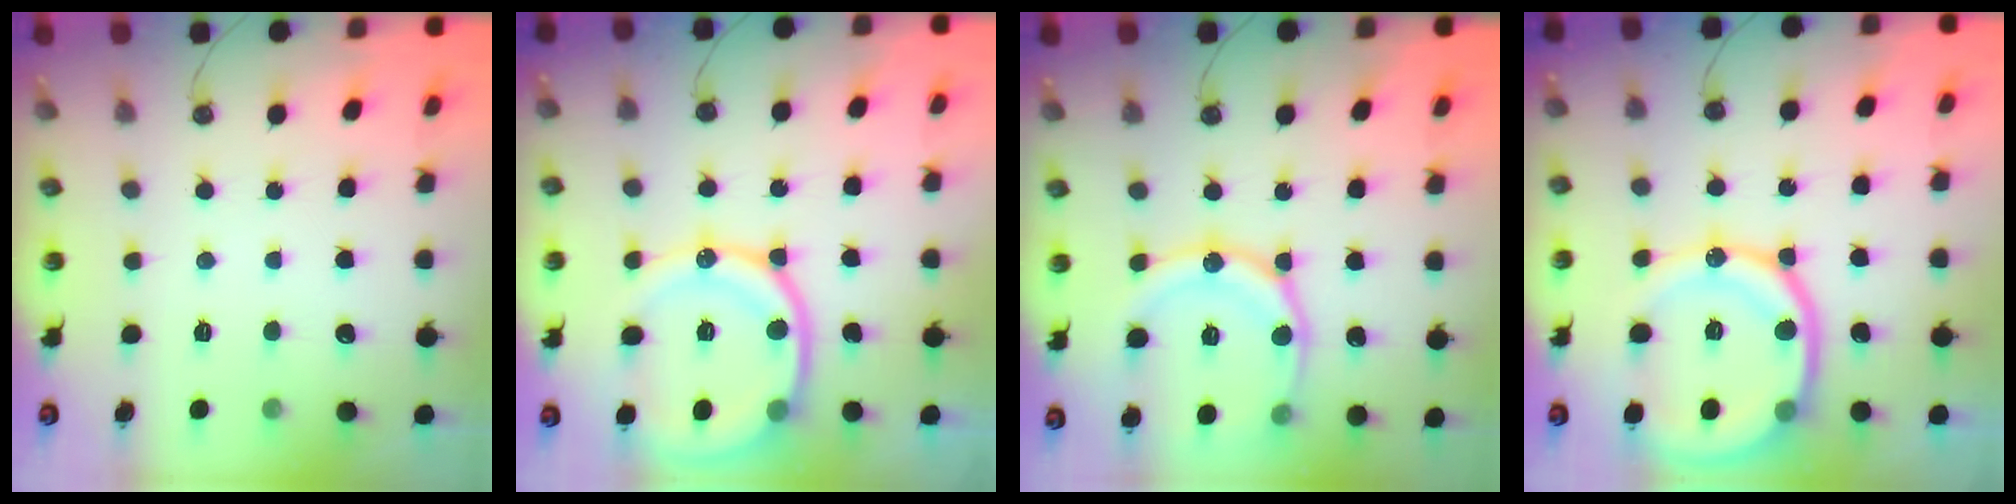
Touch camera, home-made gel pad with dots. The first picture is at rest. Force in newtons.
{"total": 19.7, "press": 19.6, "slide": 2.3}
{"total": 17.2, "press": 17.1, "slide": 1.9}
{"total": 20.6, "press": 20.4, "slide": 2.6}